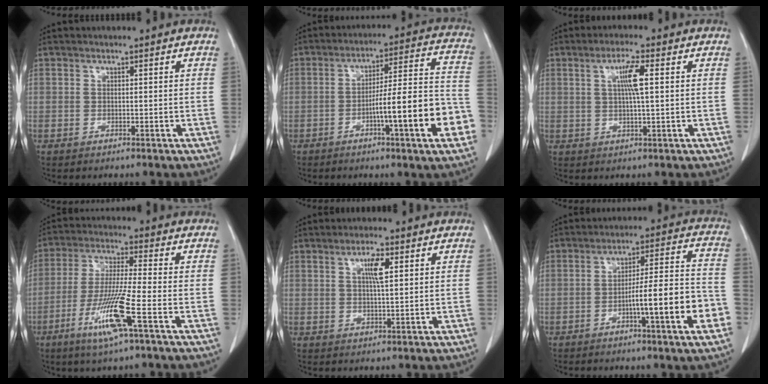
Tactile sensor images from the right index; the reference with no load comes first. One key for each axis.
{"total": 15.6, "fx": -5.4, "fy": 0.6, "fz": 14.6, "tx": -0.189, "ty": 0.016, "tz": -0.076}
{"total": 4.9, "fx": 1.2, "fy": 0.1, "fz": 4.7, "tx": -0.087, "ty": 0.001, "tz": 0.021}
{"total": 11.0, "fx": -4.7, "fy": -0.5, "fz": 9.9, "tx": -0.198, "ty": -0.022, "tz": -0.094}
{"total": 3.9, "fx": 1.4, "fy": 0.5, "fz": 3.6, "tx": -0.064, "ty": -0.001, "tz": 0.024}
{"total": 12.9, "fx": -4.5, "fy": 0.2, "fz": 12.1, "tx": -0.172, "ty": 0.012, "tz": -0.066}